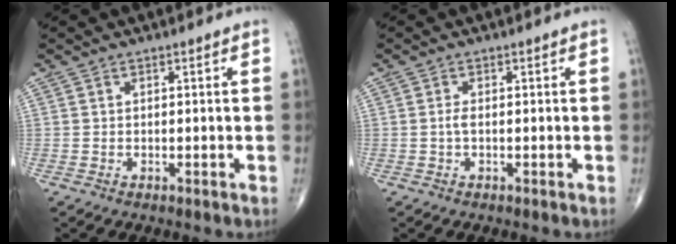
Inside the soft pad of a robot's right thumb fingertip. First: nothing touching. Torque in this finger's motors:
{"motor_torque": [0.13, 0.05, 0.23, 0.02, -0.01]}